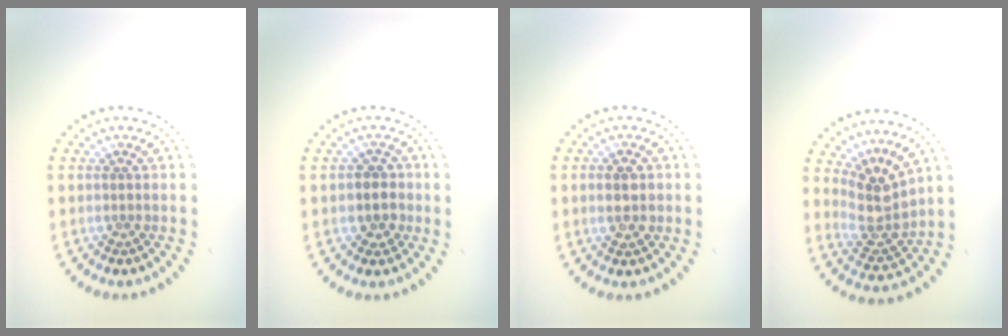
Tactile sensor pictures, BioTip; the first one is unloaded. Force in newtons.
{"total": 2.4, "press": 2.3, "slide": 0.9}
{"total": 2.9, "press": 2.9, "slide": 0.2}
{"total": 3.9, "press": 2.8, "slide": 2.7}